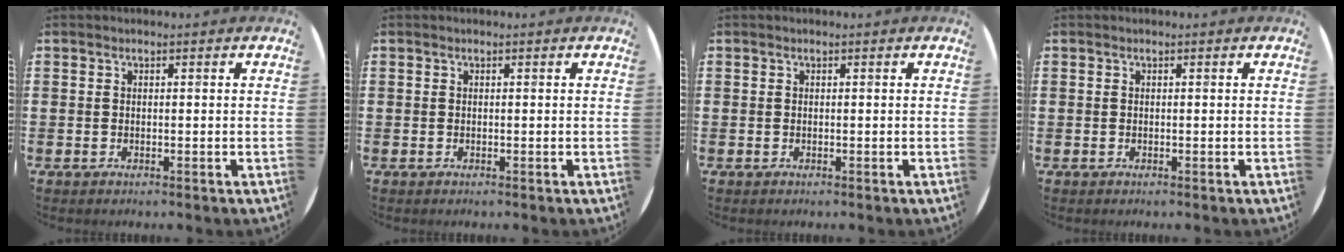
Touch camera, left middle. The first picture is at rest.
{"total": 0.0}
{"total": 0.0}
{"total": 0.0}